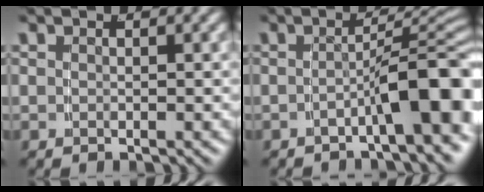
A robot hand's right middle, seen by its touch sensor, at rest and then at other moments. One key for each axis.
{"total": 7.4, "fx": -3.3, "fy": 1.6, "fz": 6.4, "tx": -0.062, "ty": 0.007, "tz": -0.052}